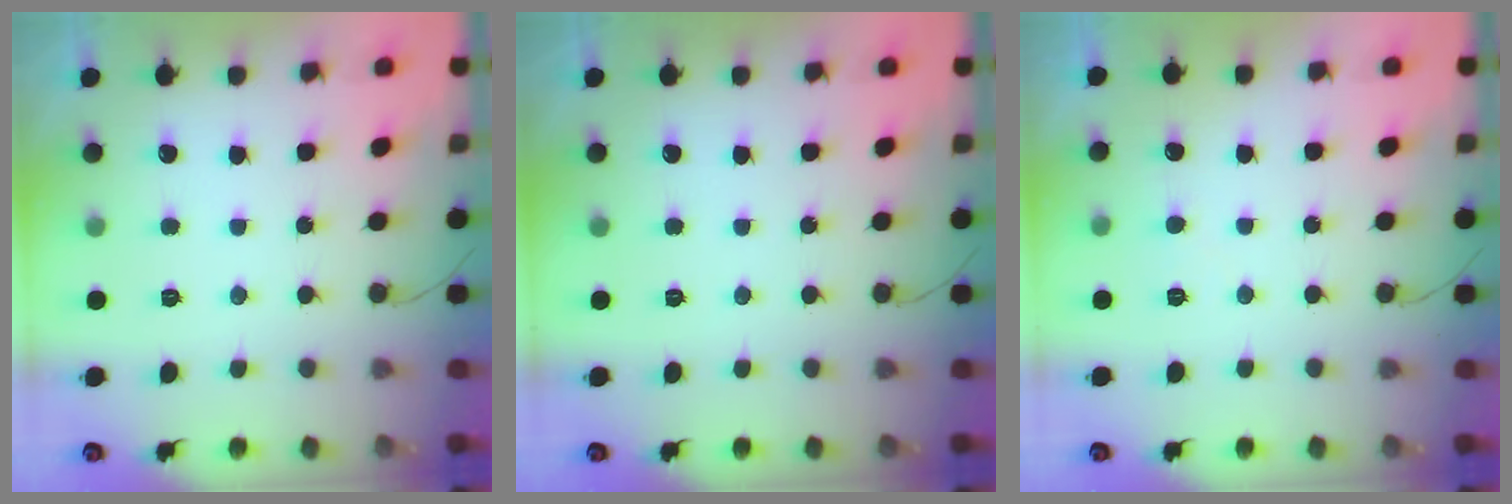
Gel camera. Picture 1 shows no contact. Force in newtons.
{"total": 0.0}
{"total": 3.8, "press": 3.8, "slide": 0.3}